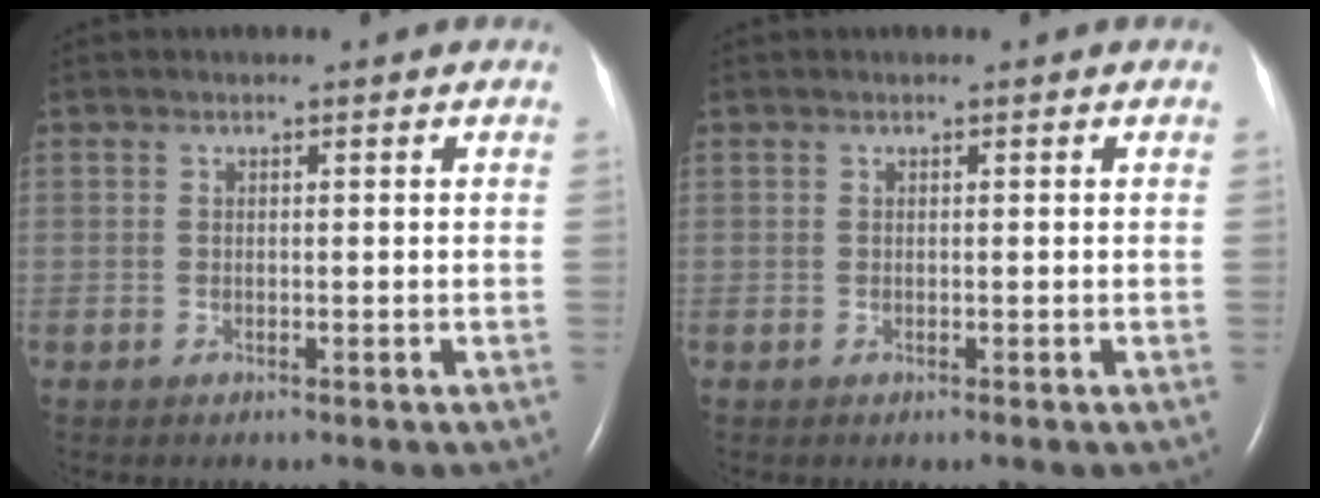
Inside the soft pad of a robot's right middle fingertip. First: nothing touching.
{"total": 0.0}